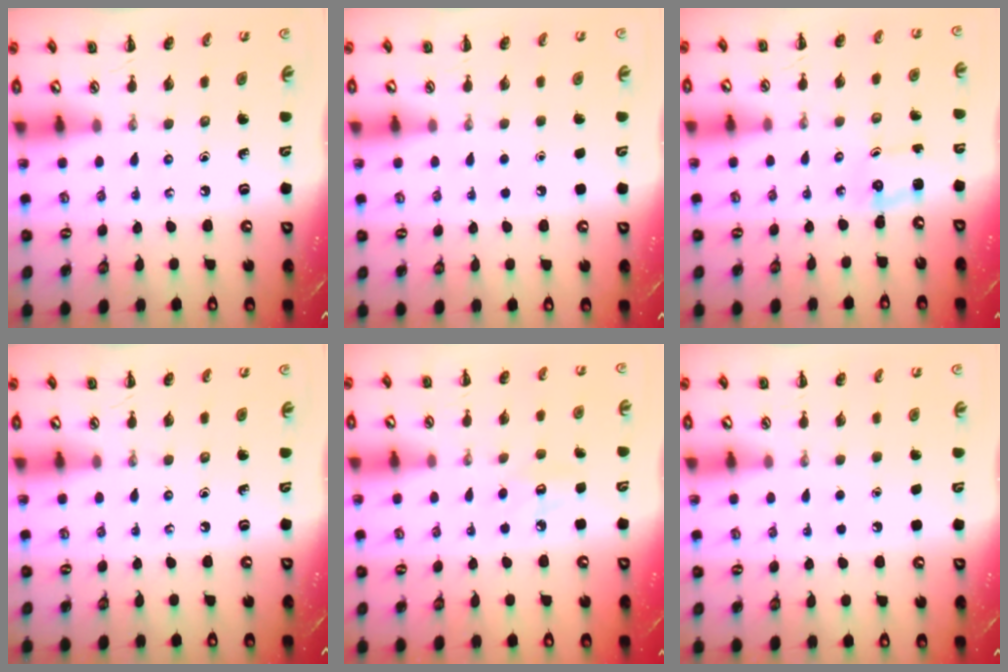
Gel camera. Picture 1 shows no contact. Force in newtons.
{"total": 1.8, "press": 1.8, "slide": 0.1}
{"total": 1.1, "press": 1.1, "slide": 0.4}
{"total": 0.0}
{"total": 6.8, "press": 6.6, "slide": 1.8}
{"total": 1.9, "press": 1.9, "slide": 0.2}